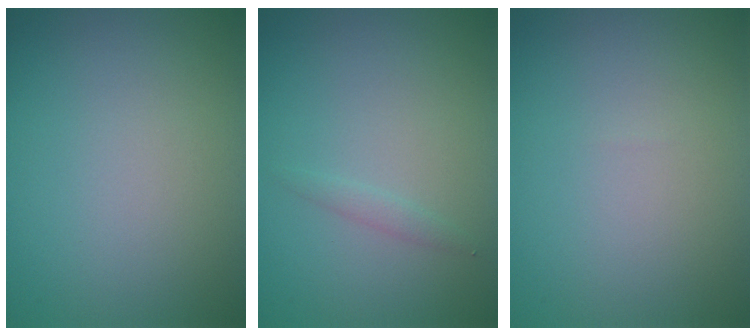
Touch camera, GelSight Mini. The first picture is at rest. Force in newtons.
{"total": 0.8, "press": 0.8, "slide": 0.0}
{"total": 0.0}